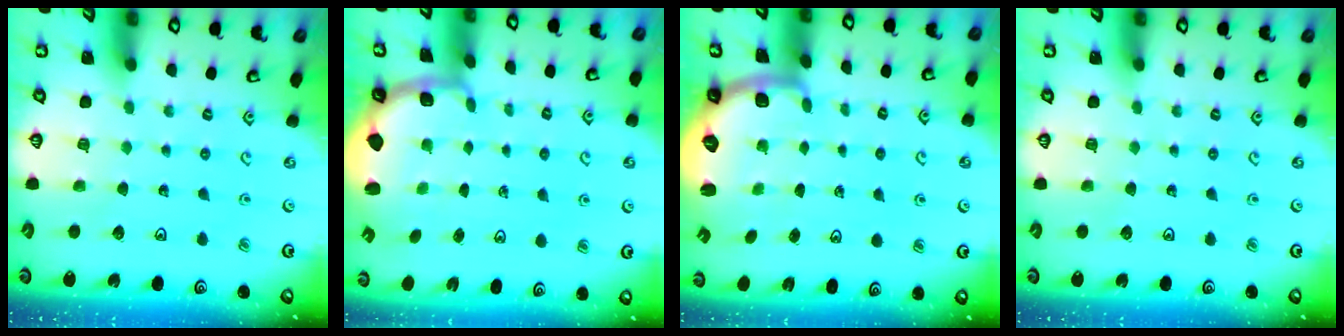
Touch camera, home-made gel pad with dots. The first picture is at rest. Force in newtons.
{"total": 2.4, "press": 1.1, "slide": 2.1}
{"total": 1.8, "press": 1.8, "slide": 0.4}
{"total": 0.0}